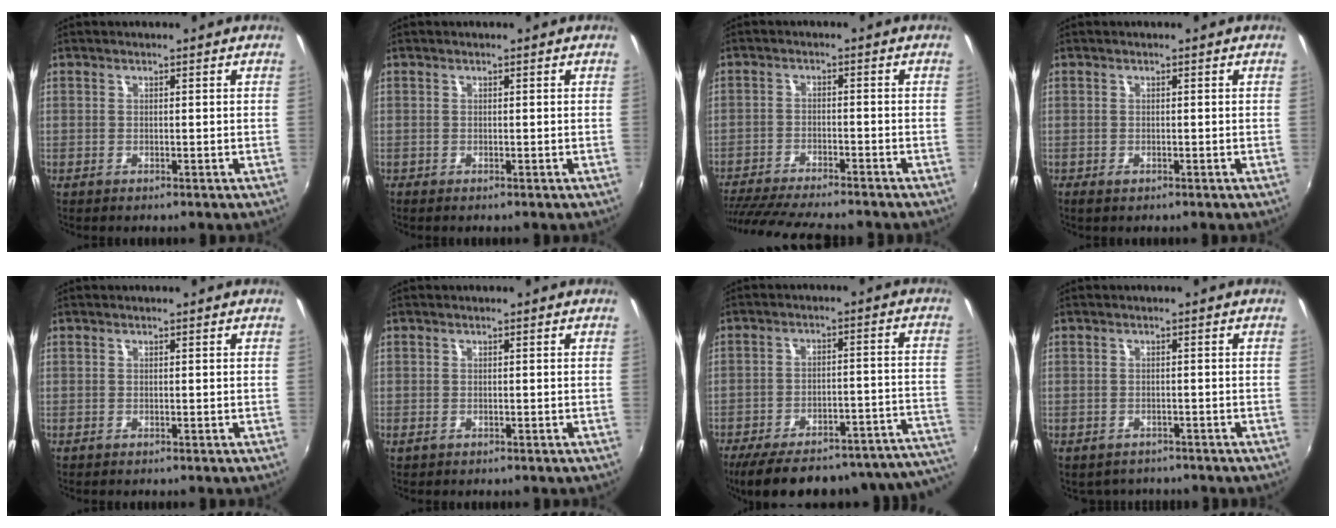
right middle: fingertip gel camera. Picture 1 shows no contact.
{"total": 0.0}
{"total": 15.8, "force": [-13.8, 2.1, 7.3], "torque": [-0.154, -0.028, -0.218]}
{"total": 0.8, "force": [-0.5, 0.5, 0.4], "torque": [-0.008, -0.003, -0.008]}
{"total": 0.0}
{"total": 1.0, "force": [-0.3, 0.7, 0.7], "torque": [-0.013, -0.003, -0.006]}
{"total": 27.3, "force": [-22.8, 6.8, 13.3], "torque": [-0.186, -0.020, -0.290]}
{"total": 3.0, "force": [-2.5, 1.5, 0.5], "torque": [-0.017, -0.009, -0.033]}